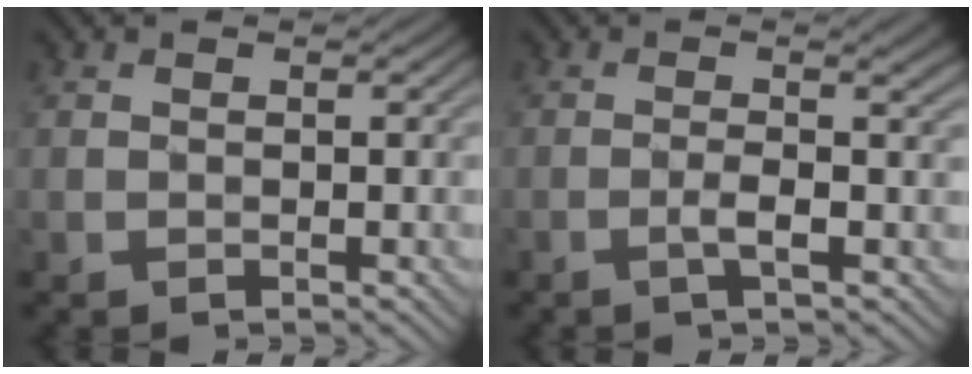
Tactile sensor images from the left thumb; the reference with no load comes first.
{"total": 3.4, "force": [-0.7, 0.2, 3.3], "torque": [-0.055, 0.008, -0.018]}